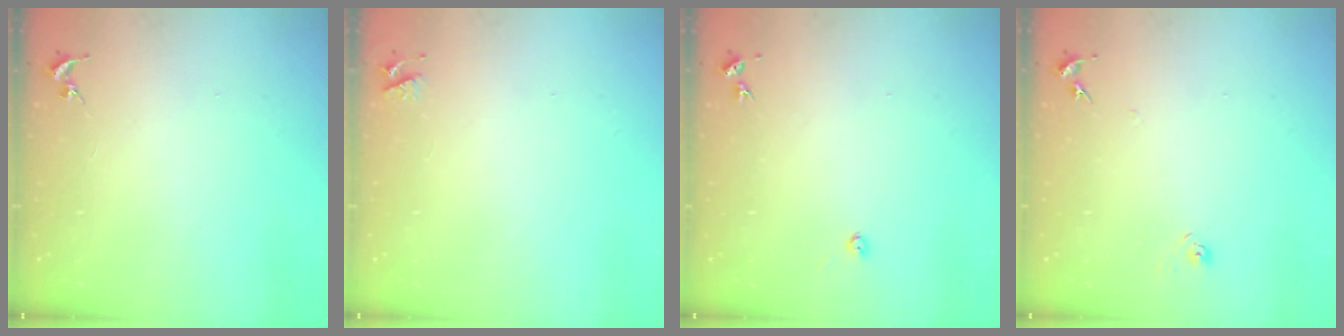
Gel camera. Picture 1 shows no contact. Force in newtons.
{"total": 3.6, "press": 3.5, "slide": 0.6}
{"total": 2.2, "press": 2.2, "slide": 0.3}
{"total": 5.0, "press": 5.0, "slide": 0.7}